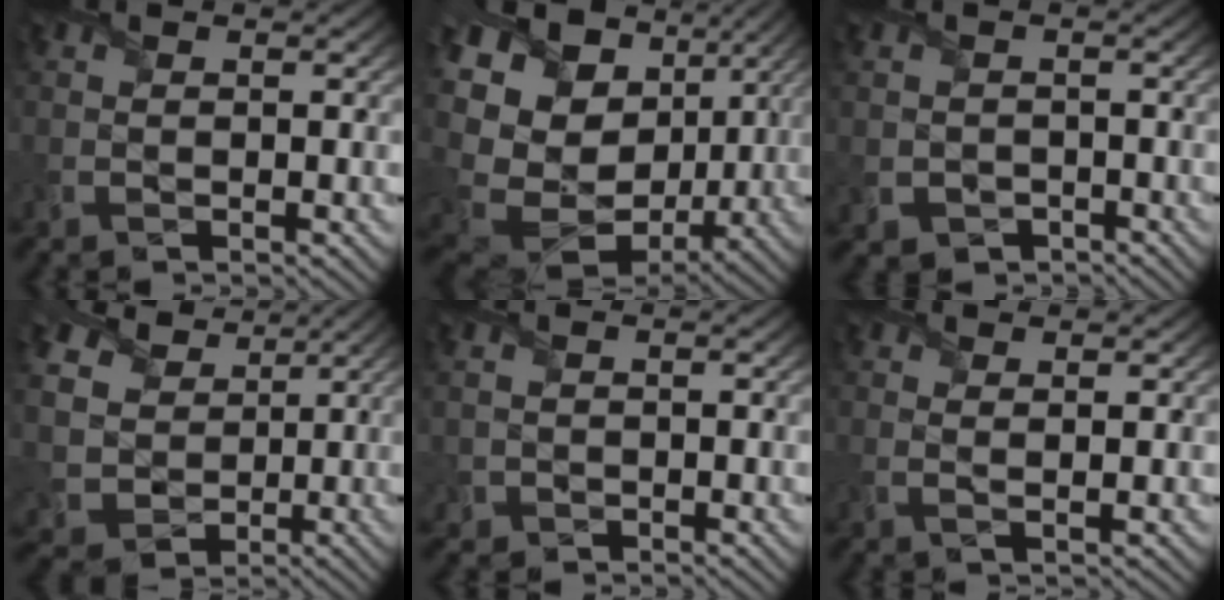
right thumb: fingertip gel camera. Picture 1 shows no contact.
{"total": 18.2, "force": [2.1, 14.1, 11.3], "torque": [-0.285, -0.038, 0.090]}
{"total": 1.8, "force": [-1.1, 1.5, 0.0], "torque": [-0.010, -0.008, -0.022]}
{"total": 8.5, "force": [3.1, 7.0, 3.7], "torque": [-0.105, -0.002, 0.042]}
{"total": 1.2, "force": [-0.3, 1.1, -0.4], "torque": [0.001, -0.003, -0.009]}
{"total": 1.3, "force": [0.8, -0.1, 1.0], "torque": [-0.024, -0.003, 0.014]}